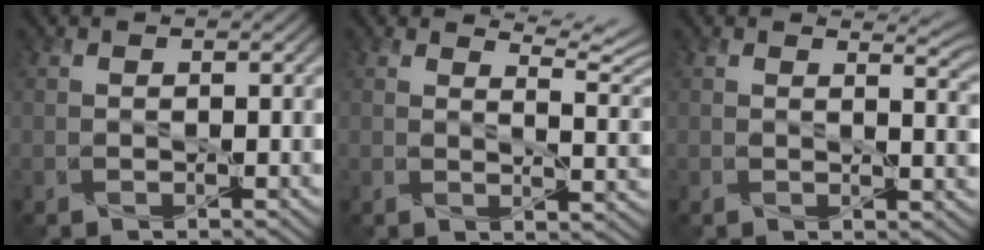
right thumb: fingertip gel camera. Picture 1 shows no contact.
{"total": 5.3, "force": [4.3, 1.1, 2.8], "torque": [-0.053, 0.002, 0.064]}
{"total": 3.8, "force": [2.9, 1.1, 2.2], "torque": [-0.028, 0.001, 0.040]}